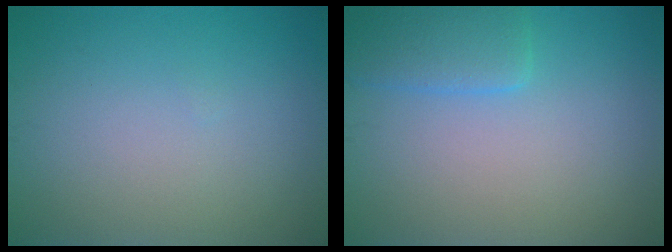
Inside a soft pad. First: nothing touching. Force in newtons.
{"total": 3.0, "press": 3.0, "slide": 0.2}